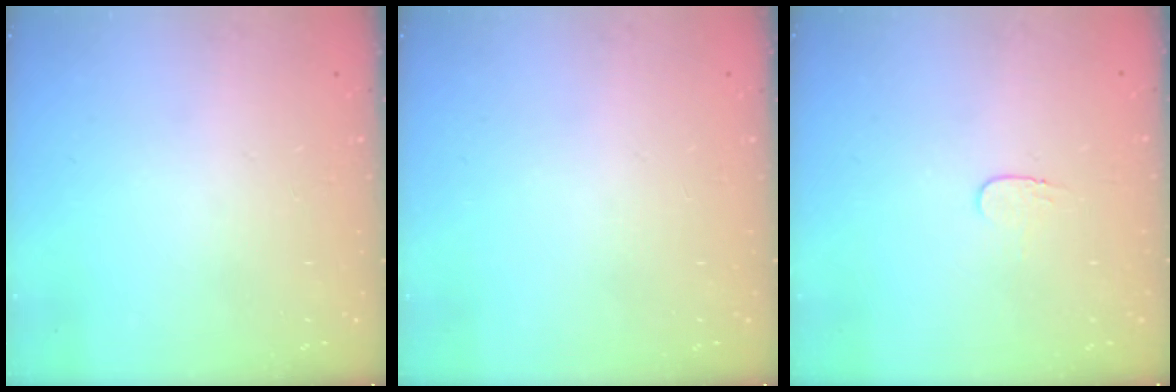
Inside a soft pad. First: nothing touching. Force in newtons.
{"total": 0.0}
{"total": 3.7, "press": 3.7, "slide": 0.4}